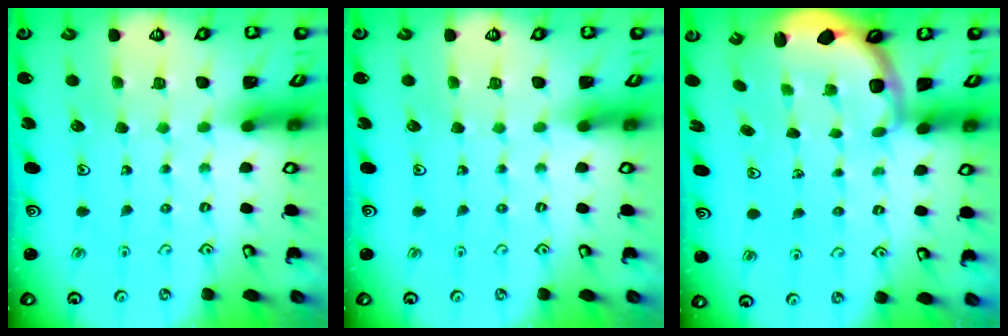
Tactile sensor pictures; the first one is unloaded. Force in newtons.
{"total": 0.0}
{"total": 2.2, "press": 1.7, "slide": 1.4}